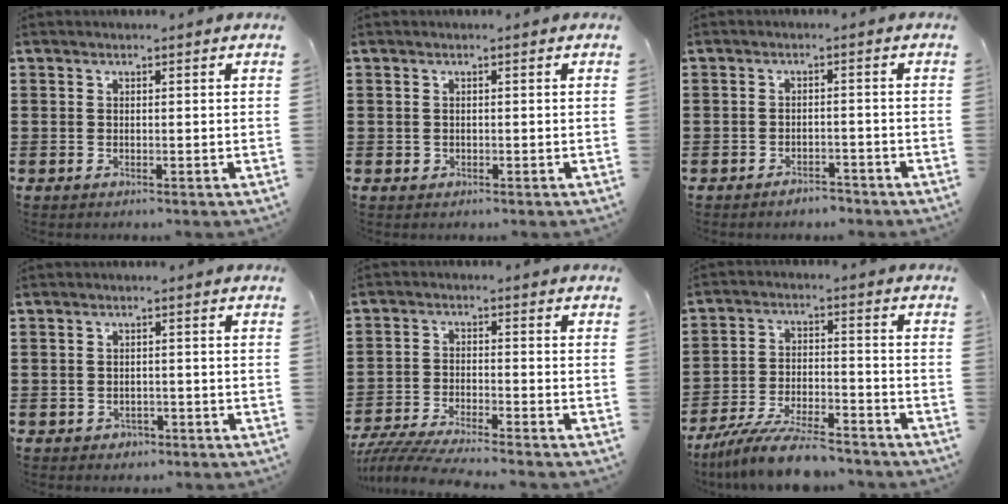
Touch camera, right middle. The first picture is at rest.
{"total": 0.6, "force": [0.0, 0.5, 0.2], "torque": [-0.005, 0.003, -0.001]}
{"total": 2.0, "force": [-1.9, 0.5, 0.3], "torque": [-0.011, 0.002, -0.040]}
{"total": 1.2, "force": [-0.8, 0.8, 0.1], "torque": [-0.008, 0.001, -0.020]}
{"total": 5.0, "force": [-4.8, 0.0, 1.4], "torque": [-0.046, -0.015, -0.101]}
{"total": 9.5, "force": [-8.4, 1.4, 4.2], "torque": [-0.078, 0.016, -0.160]}